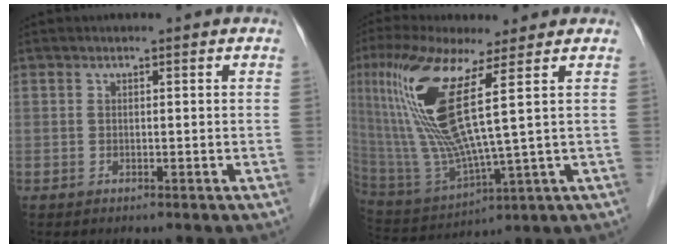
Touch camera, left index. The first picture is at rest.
{"total": 14.2, "force": [4.7, 0.7, 13.4], "torque": [-0.307, -0.006, 0.096]}